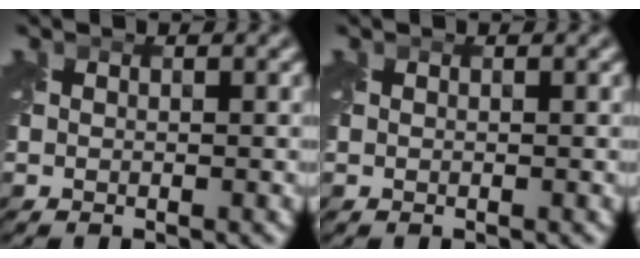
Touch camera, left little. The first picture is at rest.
{"total": 0.0}